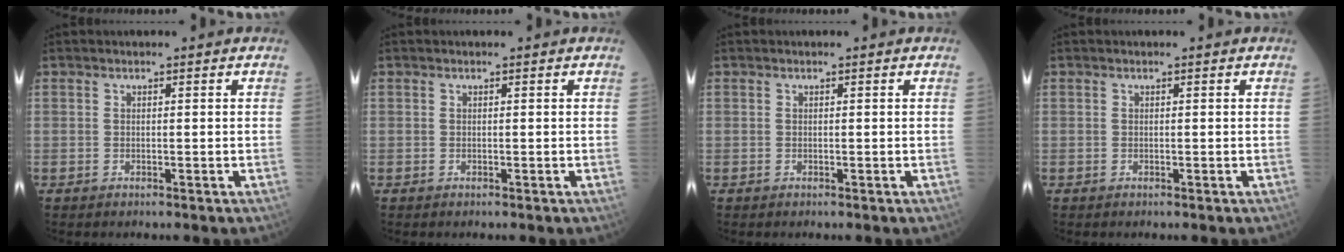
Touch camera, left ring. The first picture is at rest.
{"total": 0.0}
{"total": 0.0}
{"total": 0.0}